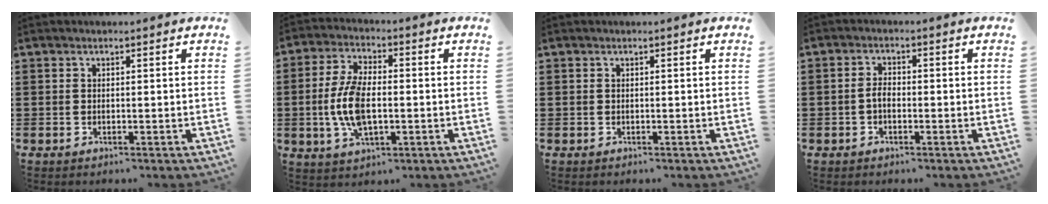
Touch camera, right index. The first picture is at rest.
{"total": 8.9, "force": [-1.0, 4.2, 7.8], "torque": [-0.179, -0.003, -0.024]}
{"total": 0.0}
{"total": 2.2, "force": [-0.7, 1.2, 1.7], "torque": [-0.043, 0.000, -0.016]}